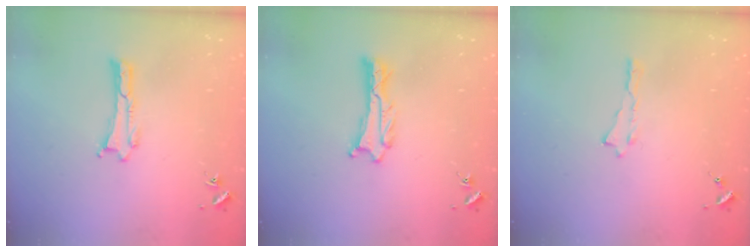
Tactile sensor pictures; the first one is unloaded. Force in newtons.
{"total": 0.9, "press": 0.8, "slide": 0.1}
{"total": 0.0}